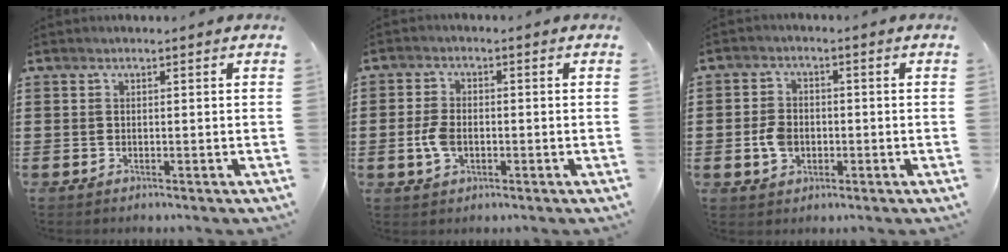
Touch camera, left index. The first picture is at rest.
{"total": 4.5, "force": [-0.8, 2.7, 3.5], "torque": [-0.092, -0.006, -0.021]}
{"total": 4.2, "force": [-0.9, 3.1, 2.7], "torque": [-0.068, 0.001, -0.020]}